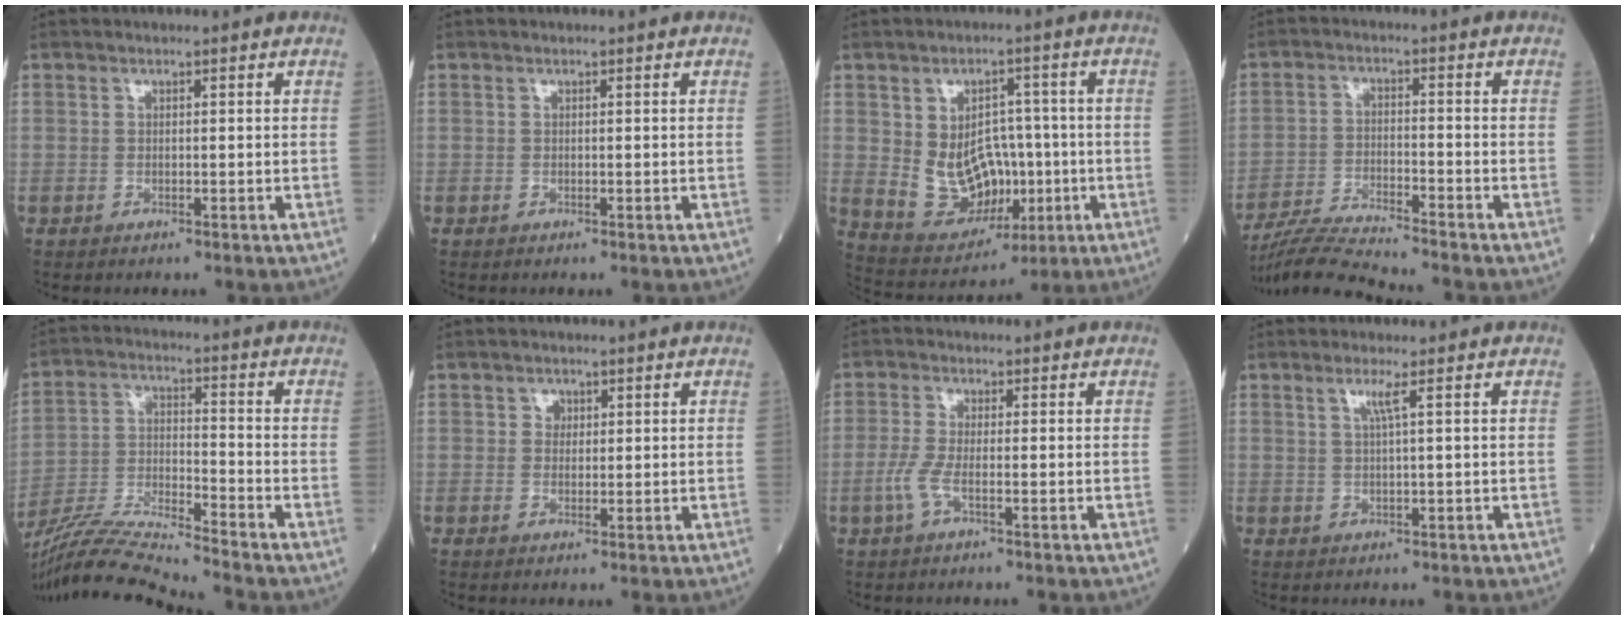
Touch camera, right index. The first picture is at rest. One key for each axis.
{"total": 0.0}
{"total": 11.1, "fx": -0.8, "fy": 7.5, "fz": 8.1, "tx": -0.142, "ty": 0.021, "tz": 0.009}
{"total": 8.2, "fx": -7.8, "fy": -1.6, "fz": 2.2, "tx": -0.043, "ty": -0.022, "tz": -0.142}
{"total": 12.0, "fx": -11.3, "fy": -2.2, "fz": 3.3, "tx": -0.067, "ty": -0.006, "tz": -0.211}
{"total": 1.4, "fx": 0.5, "fy": 1.2, "fz": 0.4, "tx": 0.000, "ty": -0.001, "tz": 0.005}
{"total": 3.1, "fx": -1.1, "fy": 0.5, "fz": 2.9, "tx": -0.070, "ty": -0.004, "tz": -0.029}
{"total": 1.9, "fx": 0.8, "fy": -0.6, "fz": 1.7, "tx": -0.038, "ty": -0.001, "tz": 0.018}